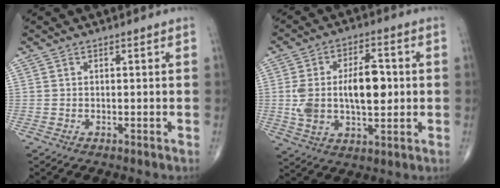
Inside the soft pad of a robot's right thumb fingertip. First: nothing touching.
{"total": 14.9, "force": [0.5, 7.5, 12.9], "torque": [-0.232, 0.013, 0.015]}